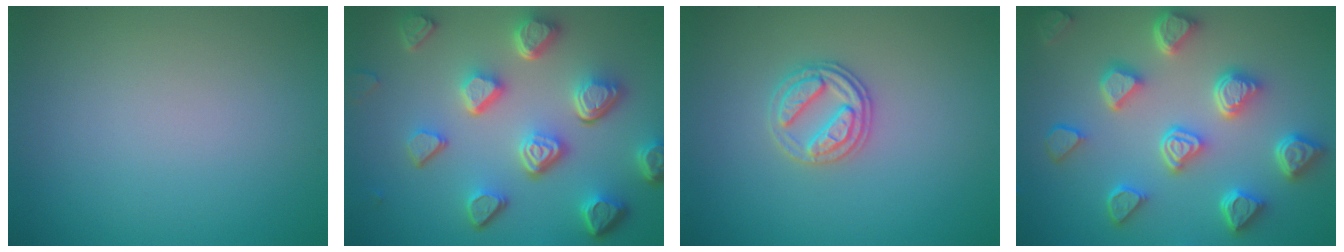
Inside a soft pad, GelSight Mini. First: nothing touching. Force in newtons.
{"total": 7.7, "press": 5.7, "slide": 5.3}
{"total": 2.7, "press": 2.6, "slide": 0.5}
{"total": 7.2, "press": 5.8, "slide": 4.2}